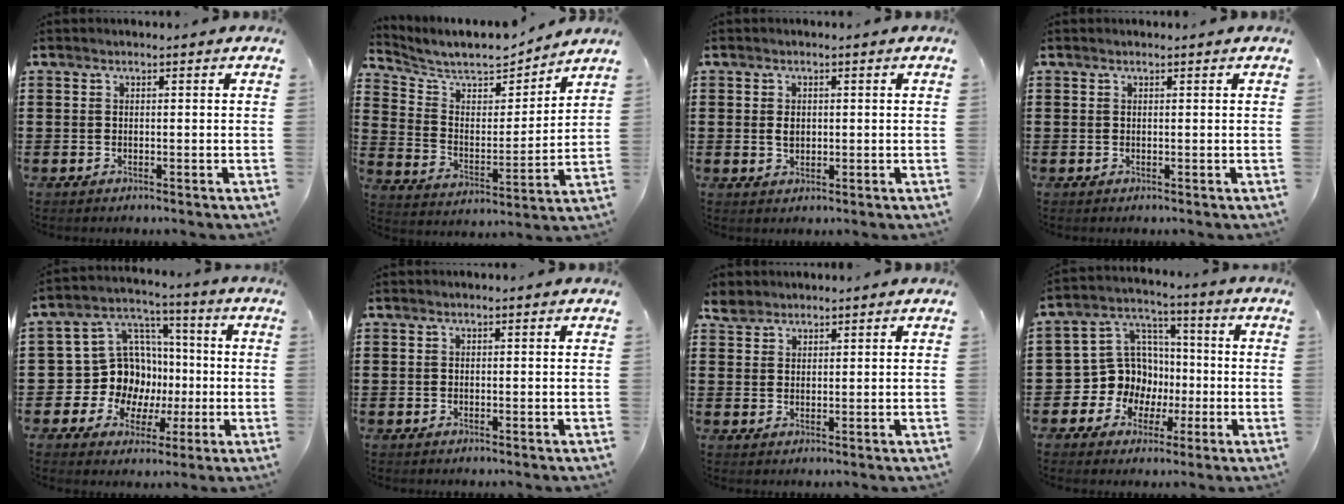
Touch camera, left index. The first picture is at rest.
{"total": 7.7, "force": [7.2, 1.6, 2.0], "torque": [-0.076, -0.049, 0.124]}
{"total": 1.8, "force": [0.3, 1.2, 1.3], "torque": [-0.029, 0.005, 0.006]}
{"total": 0.0}
{"total": 11.3, "force": [-0.9, 10.7, 3.5], "torque": [-0.108, -0.001, -0.006]}
{"total": 0.0}
{"total": 2.8, "force": [2.3, 1.5, 0.4], "torque": [-0.018, 0.008, 0.045]}
{"total": 9.8, "force": [-1.0, 9.5, 2.0], "torque": [-0.090, 0.001, -0.011]}